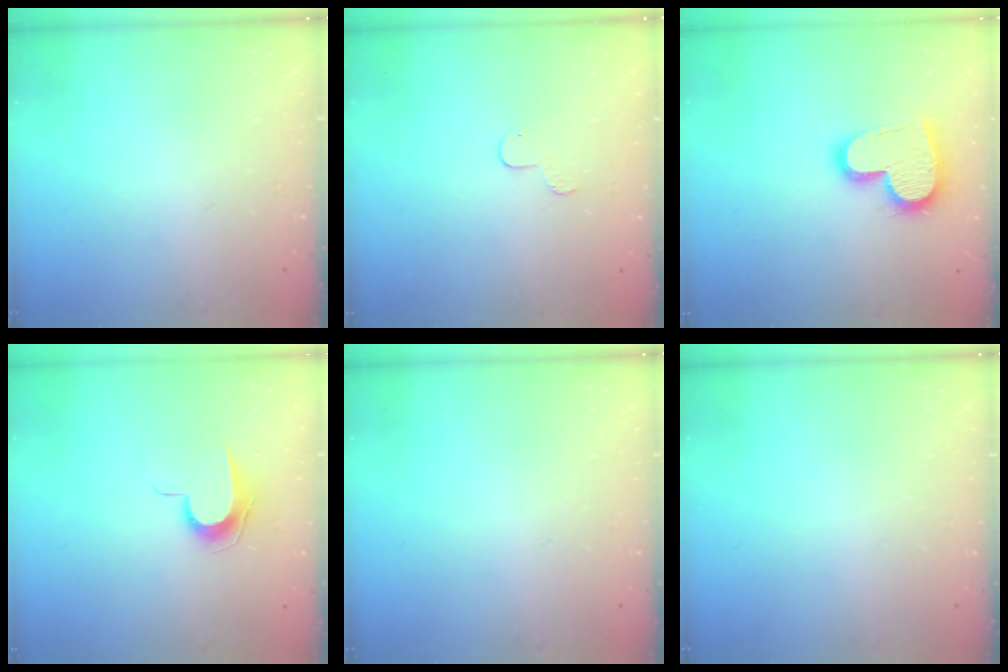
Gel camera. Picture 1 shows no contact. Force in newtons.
{"total": 4.9, "press": 4.9, "slide": 0.5}
{"total": 16.2, "press": 16.2, "slide": 1.2}
{"total": 8.0, "press": 8.0, "slide": 0.8}
{"total": 0.0}
{"total": 0.0}